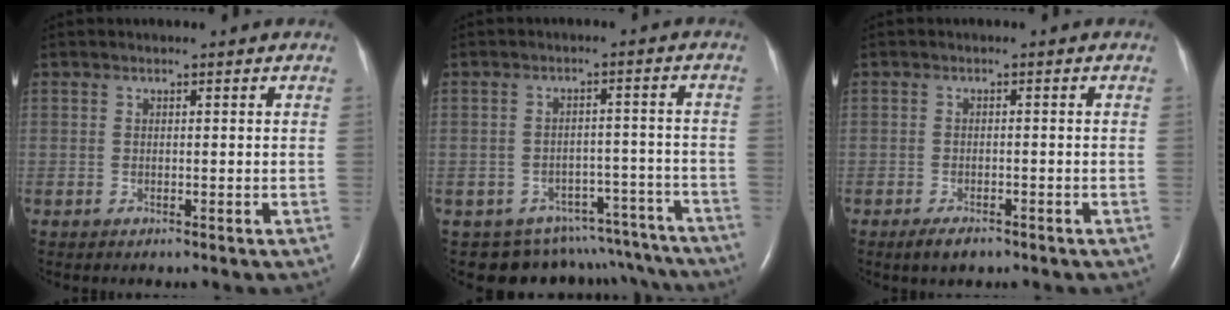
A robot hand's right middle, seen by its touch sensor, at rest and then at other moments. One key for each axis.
{"total": 14.2, "fx": -12.8, "fy": 6.0, "fz": 0.9, "tx": -0.004, "ty": 0.043, "tz": -0.140}
{"total": 2.7, "fx": -2.0, "fy": 1.0, "fz": 1.5, "tx": -0.037, "ty": -0.004, "tz": -0.027}